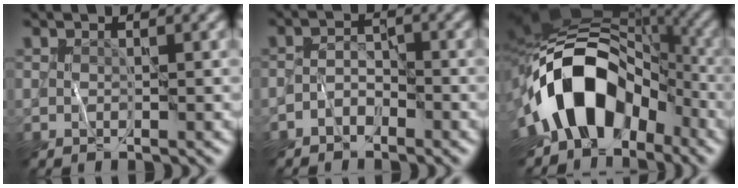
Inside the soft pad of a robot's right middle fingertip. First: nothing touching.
{"total": 1.7, "force": [-1.3, 1.0, 0.5], "torque": [-0.006, 0.010, -0.030]}
{"total": 14.2, "force": [-4.8, 9.5, 9.3], "torque": [-0.146, 0.009, -0.094]}